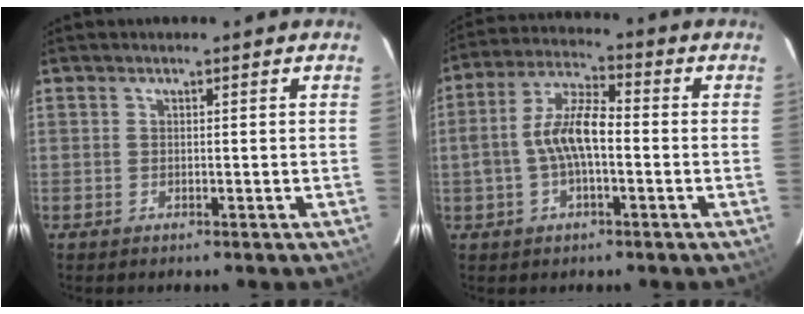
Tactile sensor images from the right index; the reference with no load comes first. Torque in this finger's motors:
{"motor_torque": [0.41, -0.09, 0.34, 0.13]}